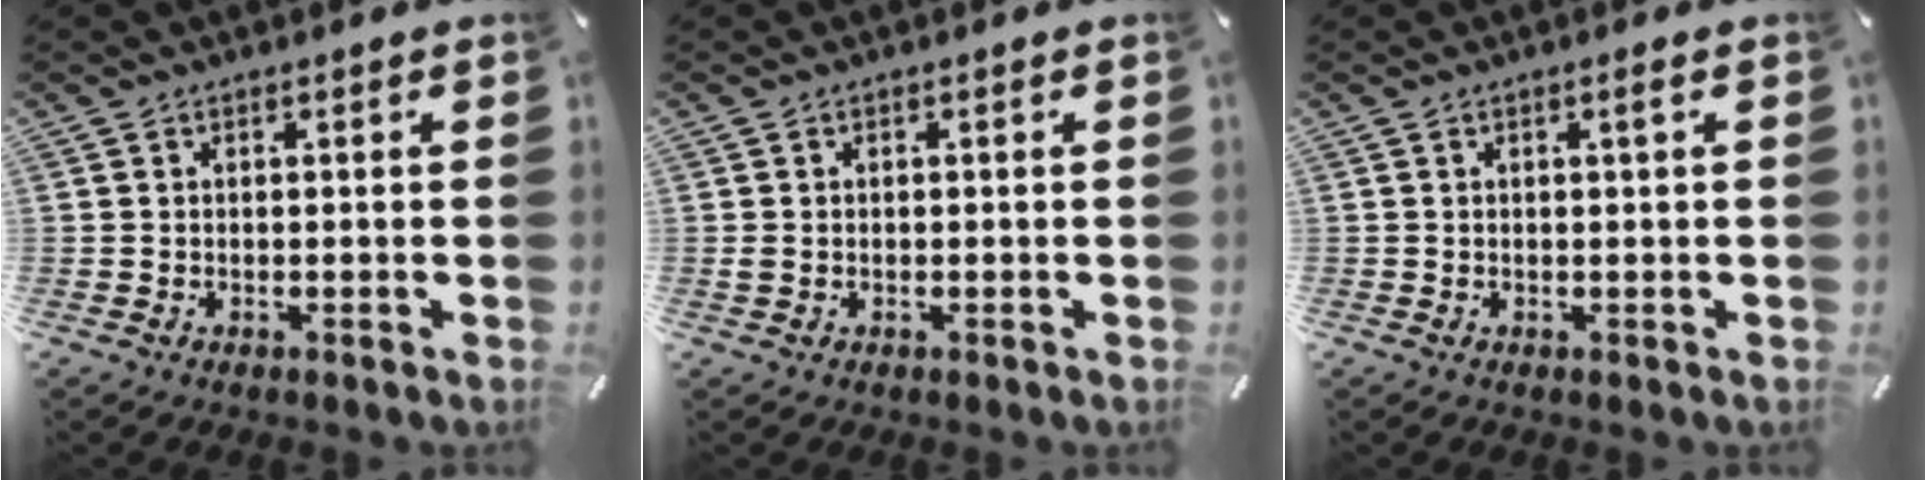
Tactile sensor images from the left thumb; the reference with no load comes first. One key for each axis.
{"total": 0.9, "fx": -0.2, "fy": 0.7, "fz": 0.6, "tx": -0.011, "ty": 0.002, "tz": -0.004}
{"total": 1.4, "fx": 0.4, "fy": 0.1, "fz": 1.3, "tx": -0.025, "ty": 0.002, "tz": 0.005}